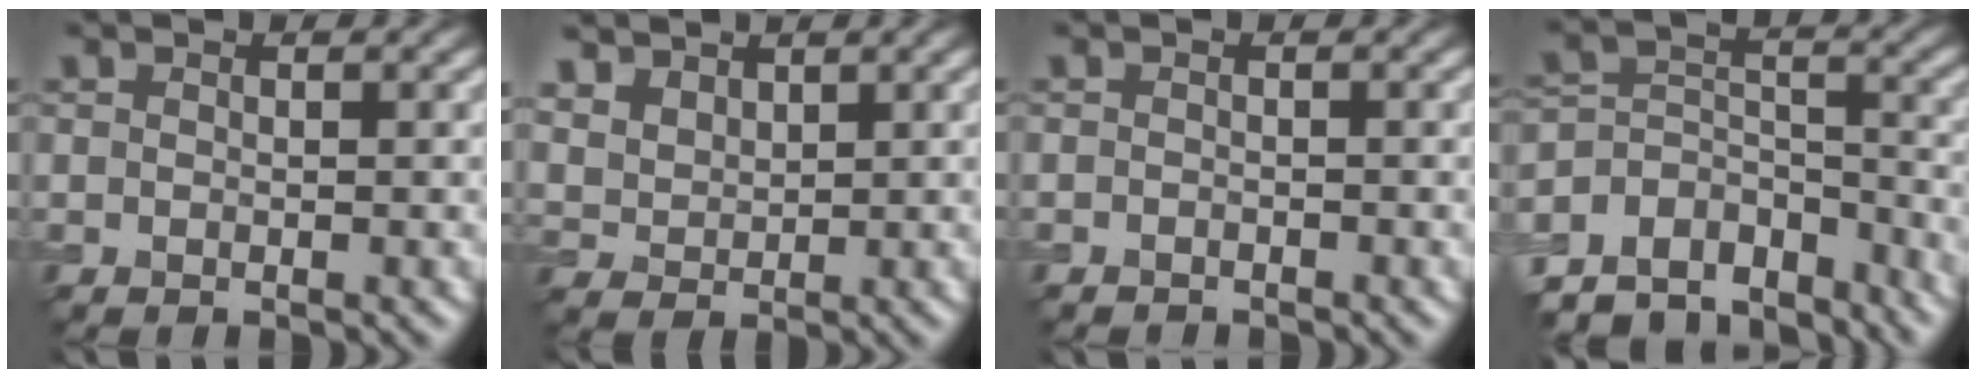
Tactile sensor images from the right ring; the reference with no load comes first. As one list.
[{"total": 5.3, "force": [3.6, 3.3, 1.9], "torque": [-0.082, 0.001, 0.082]}, {"total": 0.7, "force": [-0.7, 0.1, 0.0], "torque": [0.001, -0.004, -0.013]}, {"total": 9.3, "force": [-7.8, 4.5, 2.4], "torque": [-0.033, 0.026, -0.118]}]